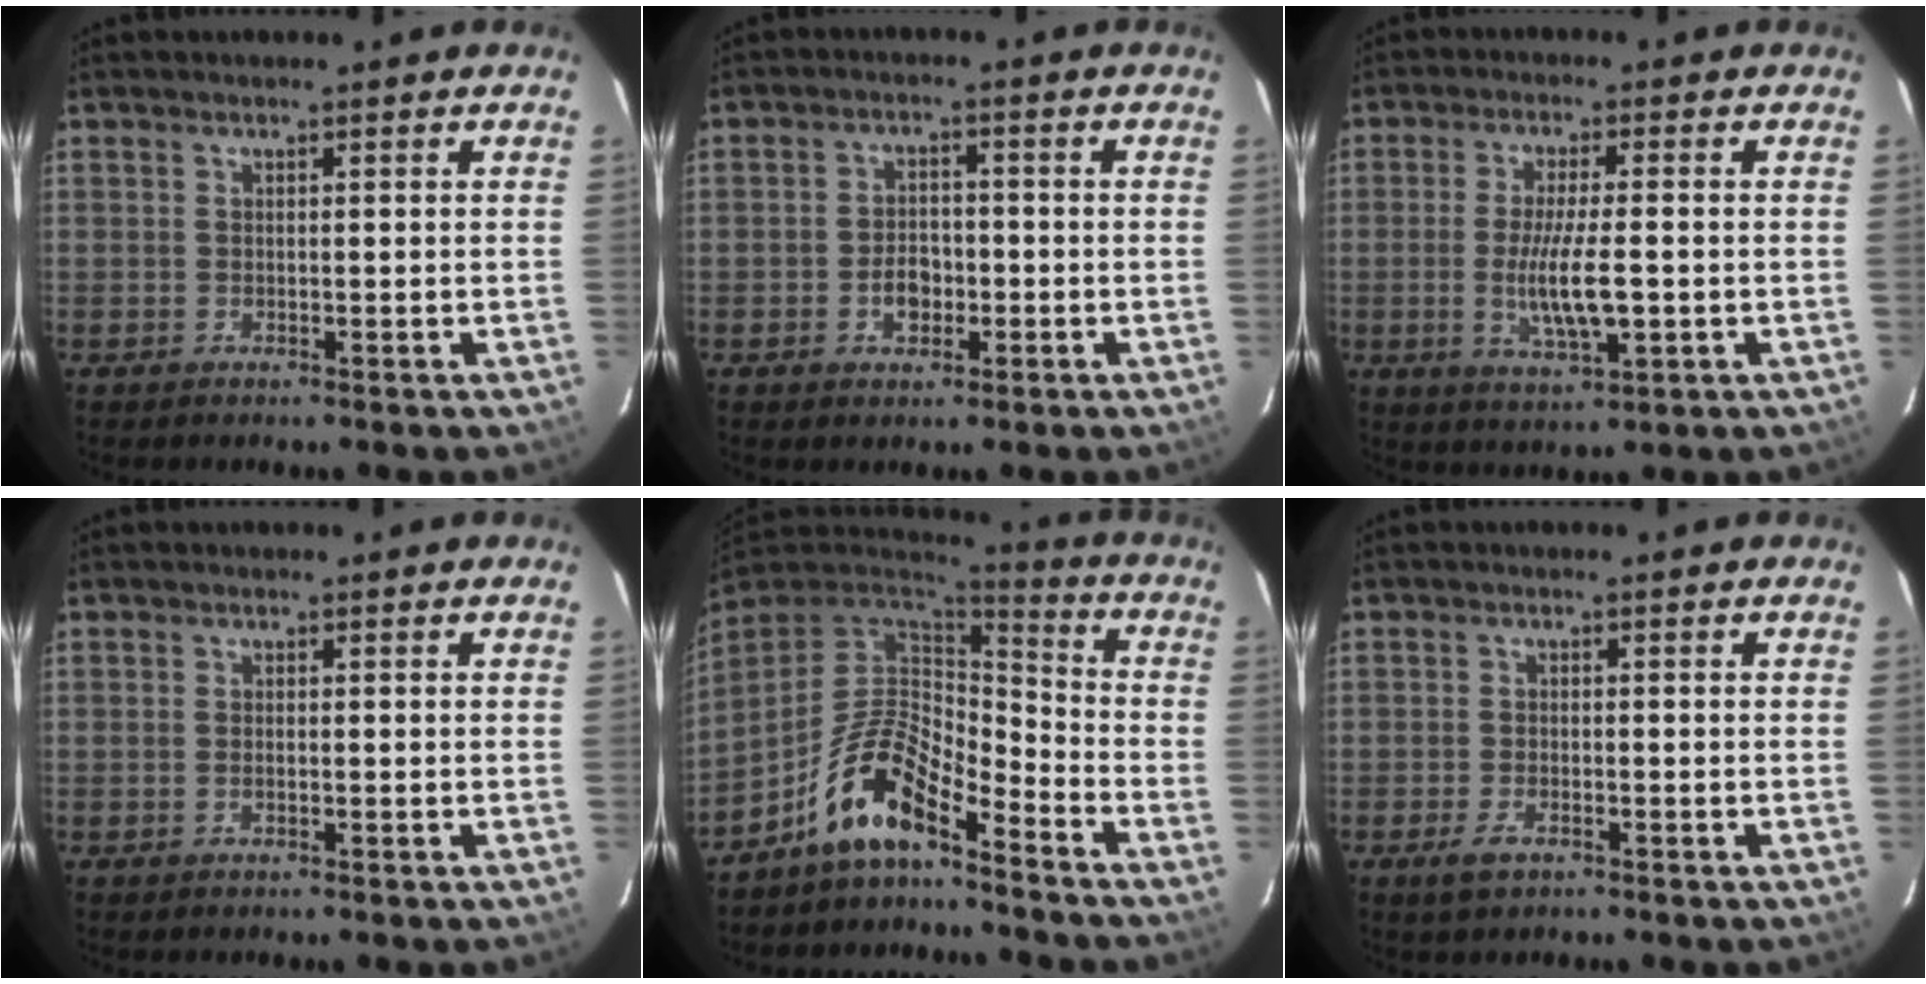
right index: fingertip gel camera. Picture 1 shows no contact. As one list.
[{"total": 4.3, "force": [-1.6, 3.0, 2.7], "torque": [-0.050, 0.010, -0.022]}, {"total": 8.9, "force": [-1.6, 1.8, 8.6], "torque": [-0.160, -0.014, -0.024]}, {"total": 0.7, "force": [-0.3, 0.2, 0.6], "torque": [-0.013, 0.003, -0.006]}, {"total": 12.2, "force": [-8.5, 4.1, 7.7], "torque": [-0.156, 0.017, -0.166]}, {"total": 3.2, "force": [-2.0, 1.4, 2.0], "torque": [-0.047, -0.004, -0.036]}]